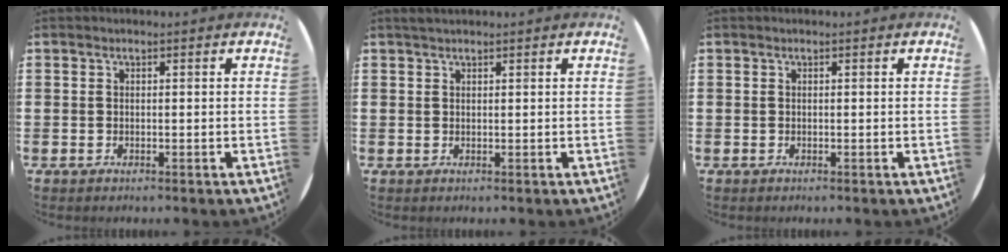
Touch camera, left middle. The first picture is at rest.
{"total": 0.9, "force": [0.9, 0.3, 0.2], "torque": [-0.003, 0.004, 0.016]}
{"total": 0.0}